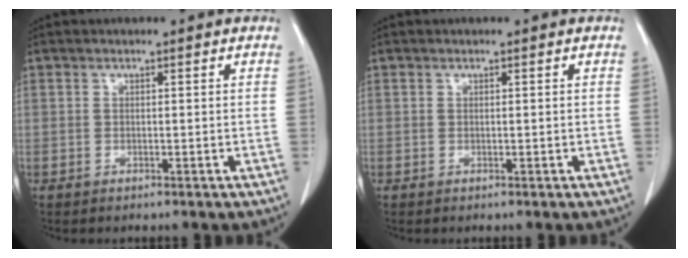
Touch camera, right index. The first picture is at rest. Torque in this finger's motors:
{"motor_torque": [-0.01, -0.01, 0.00, 0.00]}